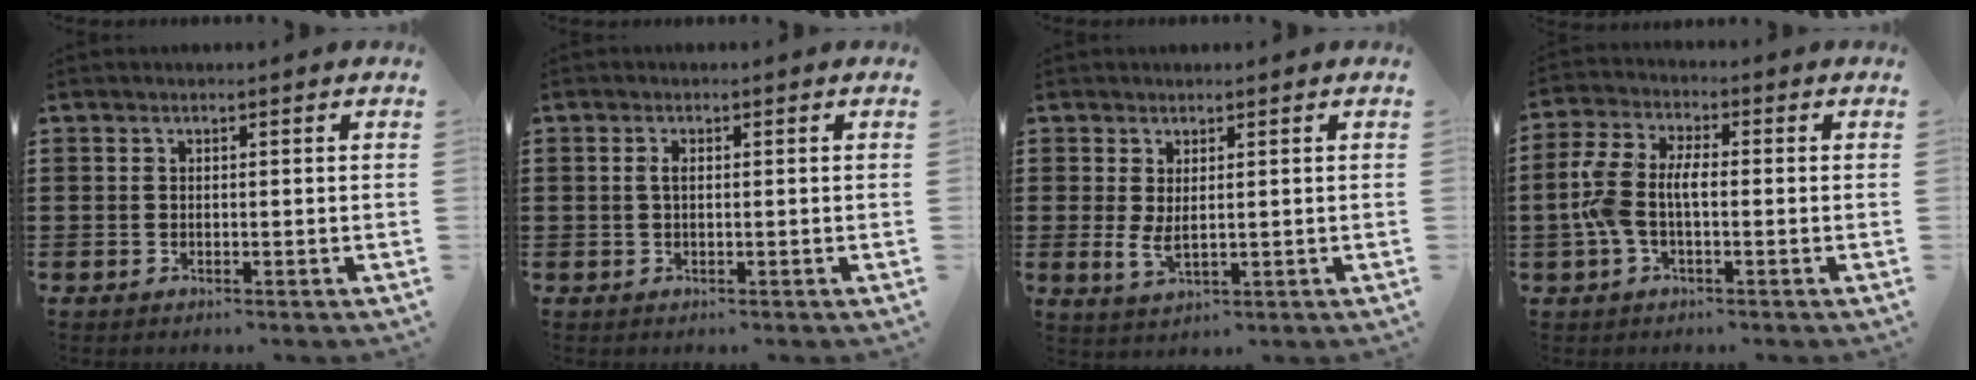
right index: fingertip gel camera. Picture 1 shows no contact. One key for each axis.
{"total": 1.4, "fx": 0.1, "fy": 0.5, "fz": 1.3, "tx": -0.026, "ty": 0.004, "tz": -0.001}
{"total": 3.0, "fx": 0.8, "fy": 1.1, "fz": 2.7, "tx": -0.061, "ty": -0.003, "tz": 0.013}
{"total": 6.8, "fx": -0.8, "fy": 3.4, "fz": 5.8, "tx": -0.145, "ty": -0.003, "tz": -0.024}